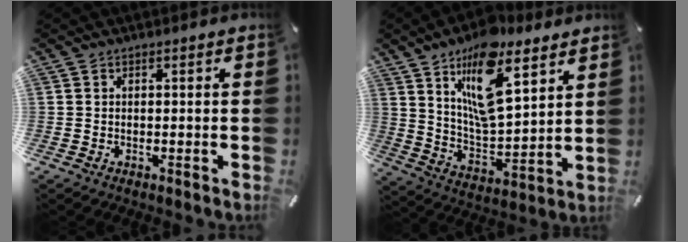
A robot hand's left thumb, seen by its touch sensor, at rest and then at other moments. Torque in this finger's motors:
{"motor_torque": [2.61, 2.40, 0.65, -0.61, 0.25]}